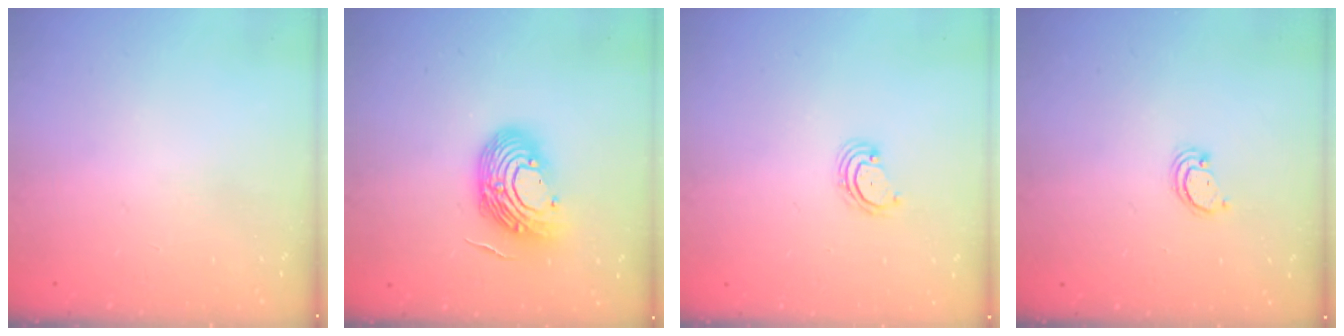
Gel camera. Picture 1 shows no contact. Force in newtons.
{"total": 12.9, "press": 12.7, "slide": 2.1}
{"total": 3.1, "press": 3.1, "slide": 0.4}
{"total": 2.4, "press": 2.4, "slide": 0.2}